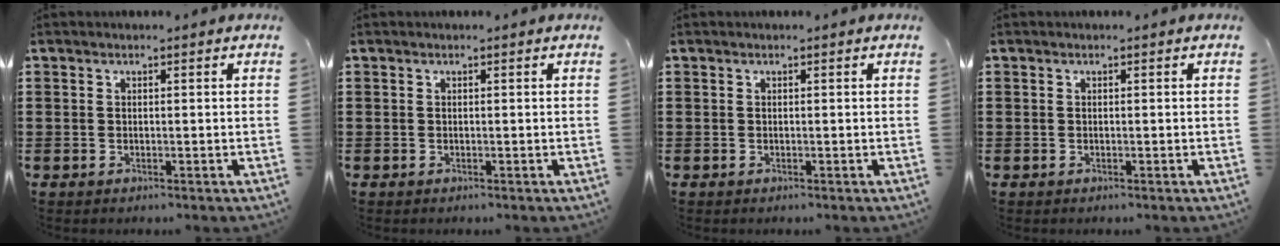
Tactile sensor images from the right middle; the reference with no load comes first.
{"total": 0.0}
{"total": 0.0}
{"total": 0.0}